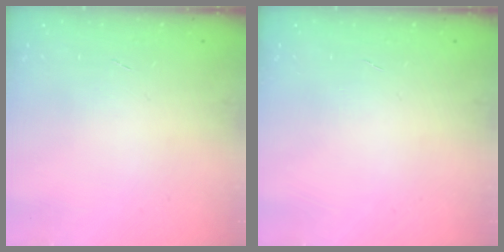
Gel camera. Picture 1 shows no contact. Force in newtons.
{"total": 0.0}